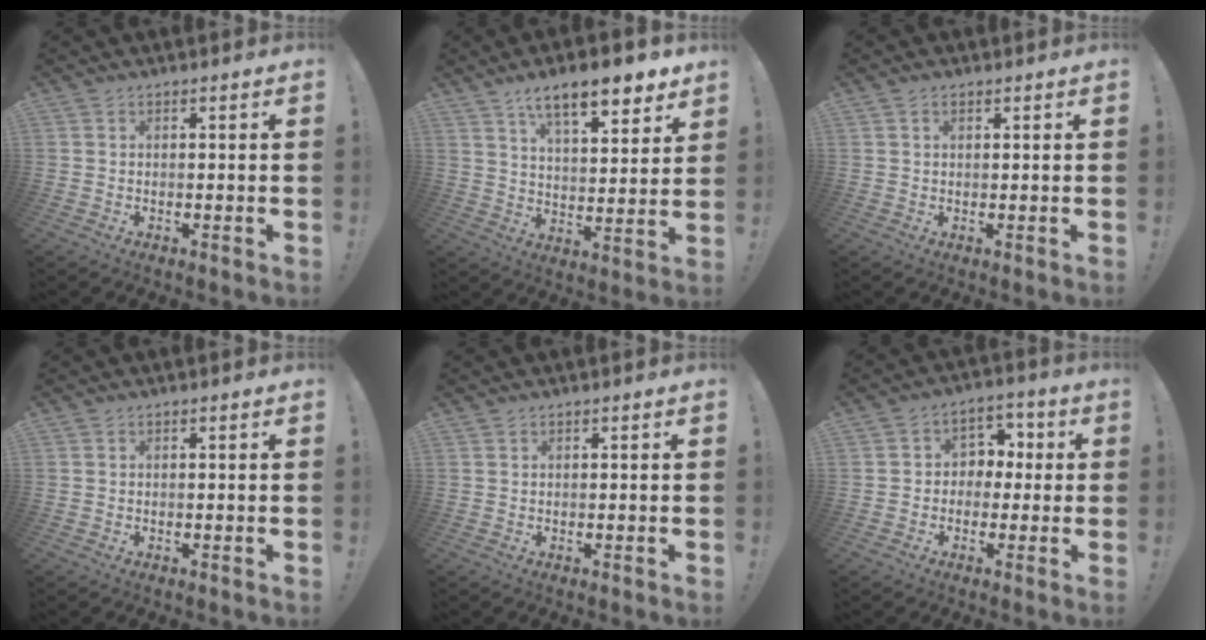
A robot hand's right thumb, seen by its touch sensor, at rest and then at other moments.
{"total": 12.8, "force": [8.7, 3.8, 8.6], "torque": [-0.136, -0.048, 0.145]}
{"total": 1.2, "force": [0.7, 0.8, 0.6], "torque": [-0.010, 0.001, 0.012]}
{"total": 0.0}
{"total": 0.0}
{"total": 6.2, "force": [-0.9, 5.9, 1.7], "torque": [-0.020, 0.017, -0.013]}